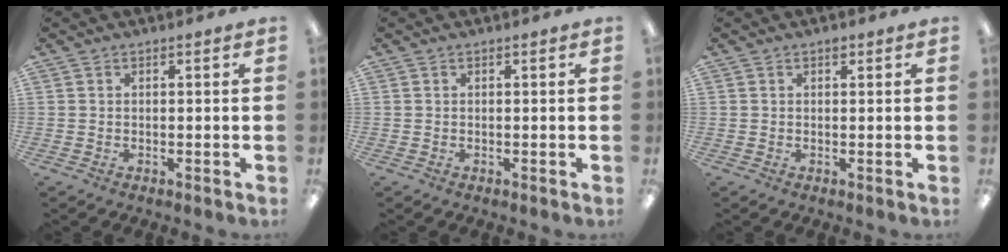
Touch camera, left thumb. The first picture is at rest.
{"total": 0.0}
{"total": 0.9, "force": [0.7, 0.5, 0.4], "torque": [-0.010, 0.002, 0.011]}